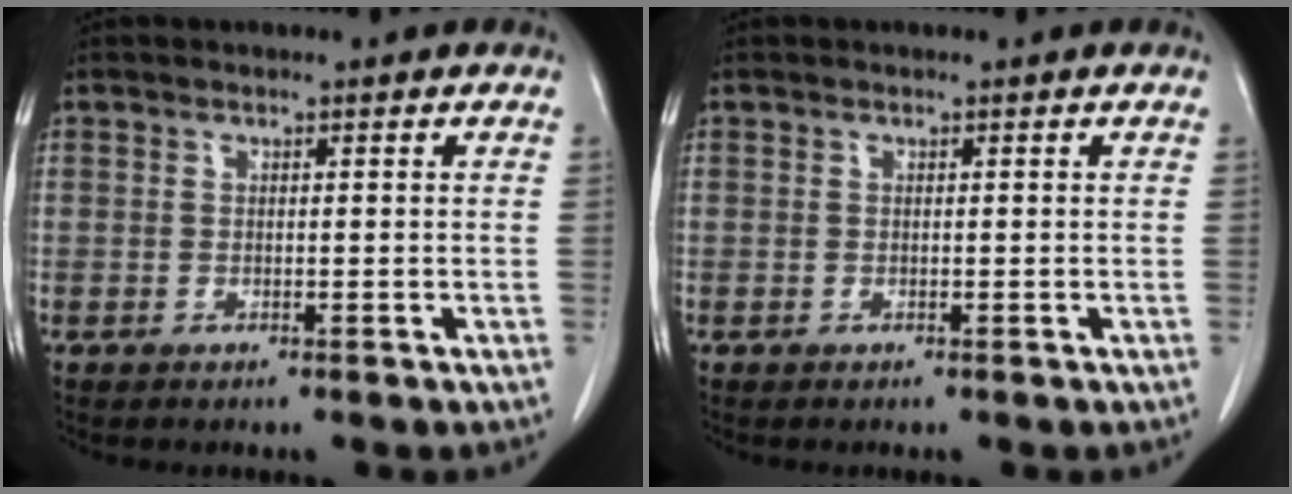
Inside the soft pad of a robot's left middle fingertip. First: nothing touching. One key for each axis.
{"total": 0.0}